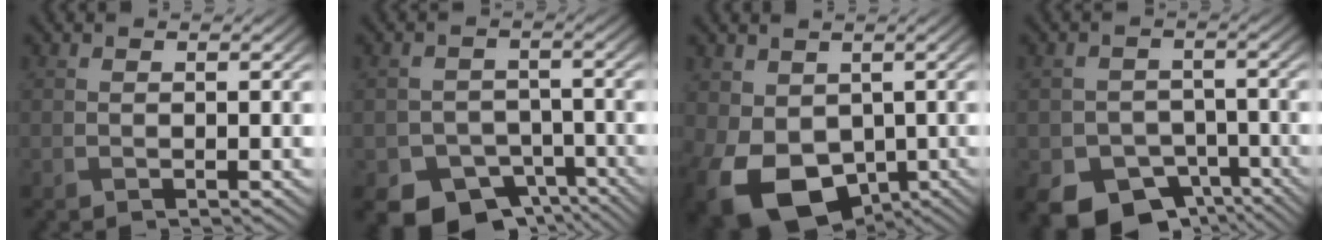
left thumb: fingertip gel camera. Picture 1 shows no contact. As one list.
[{"total": 8.4, "force": [-5.6, 5.4, 3.0], "torque": [-0.043, -0.019, -0.085]}, {"total": 12.2, "force": [-3.1, 8.7, 7.9], "torque": [-0.182, -0.041, -0.034]}, {"total": 9.3, "force": [-5.8, 6.2, 3.8], "torque": [-0.062, -0.025, -0.094]}]